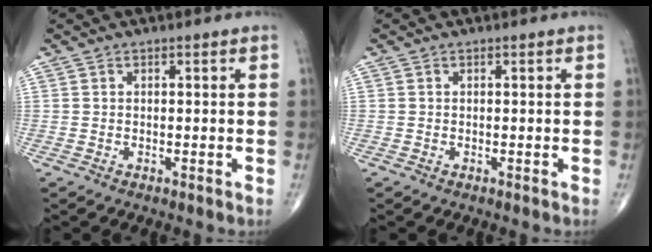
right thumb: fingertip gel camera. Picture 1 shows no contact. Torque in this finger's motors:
{"motor_torque": [0.01, 0.00, 0.06, 0.11, -0.02]}